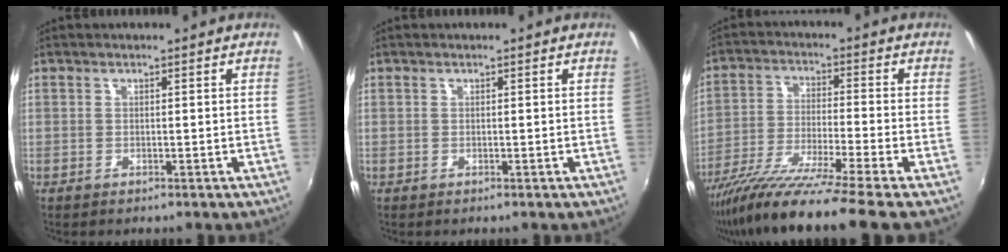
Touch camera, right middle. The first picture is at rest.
{"total": 0.0}
{"total": 15.8, "force": [-13.0, -2.2, 8.7], "torque": [-0.166, -0.048, -0.229]}